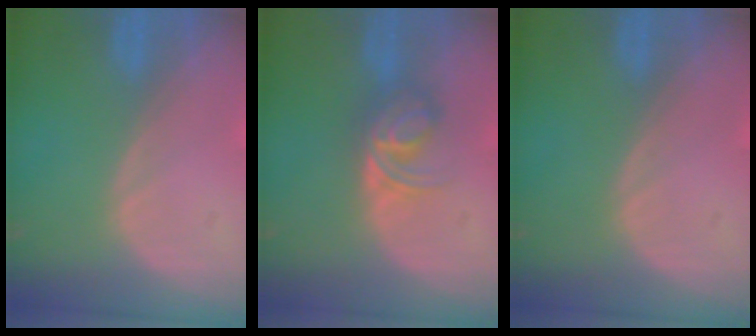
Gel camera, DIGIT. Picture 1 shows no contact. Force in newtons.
{"total": 5.7, "press": 4.9, "slide": 2.9}
{"total": 0.0}